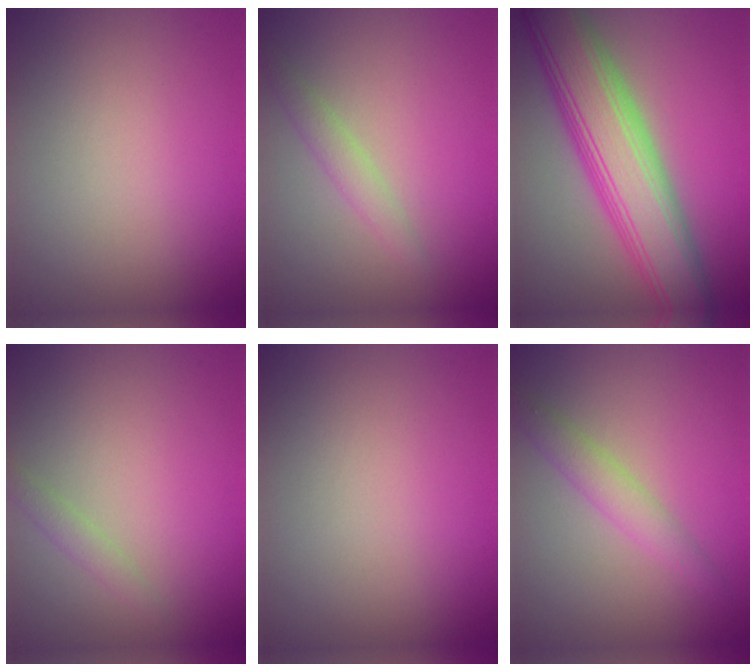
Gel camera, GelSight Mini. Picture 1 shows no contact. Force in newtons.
{"total": 1.6, "press": 1.6, "slide": 0.1}
{"total": 10.0, "press": 10.0, "slide": 0.2}
{"total": 1.2, "press": 1.2, "slide": 0.1}
{"total": 0.0}
{"total": 2.3, "press": 2.3, "slide": 0.1}